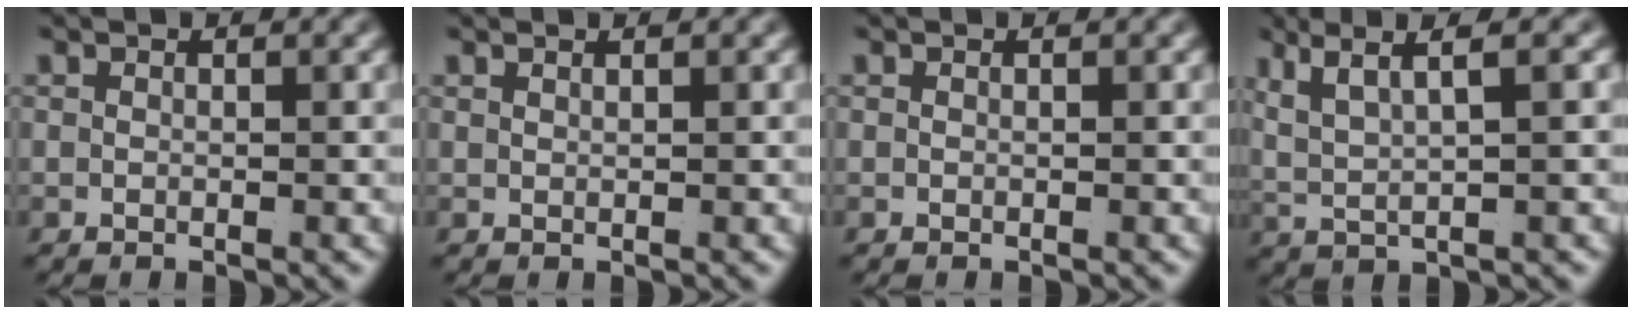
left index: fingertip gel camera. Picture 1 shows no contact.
{"total": 0.9, "force": [0.6, -0.7, 0.1], "torque": [0.002, -0.001, 0.015]}
{"total": 0.0}
{"total": 6.5, "force": [2.8, 3.5, 4.7], "torque": [-0.089, 0.016, 0.043]}